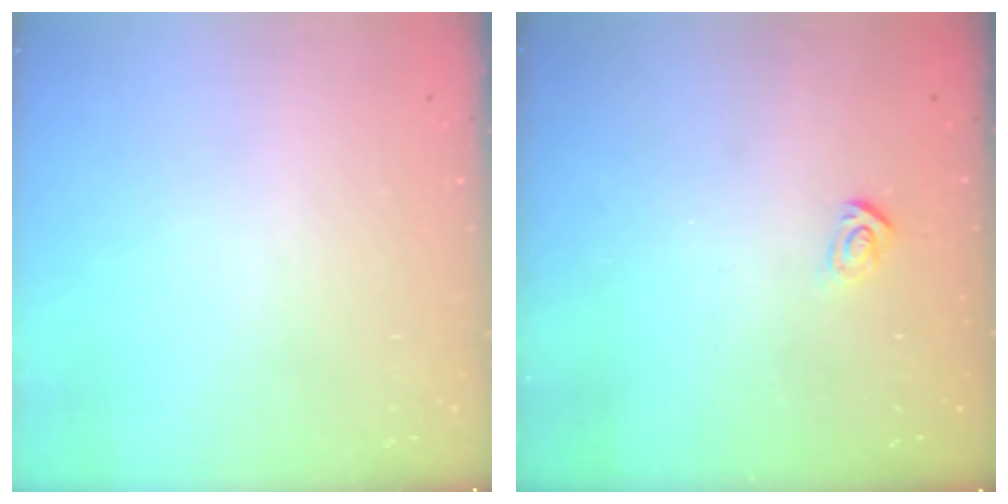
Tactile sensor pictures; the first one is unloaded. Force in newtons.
{"total": 3.2, "press": 3.1, "slide": 0.3}